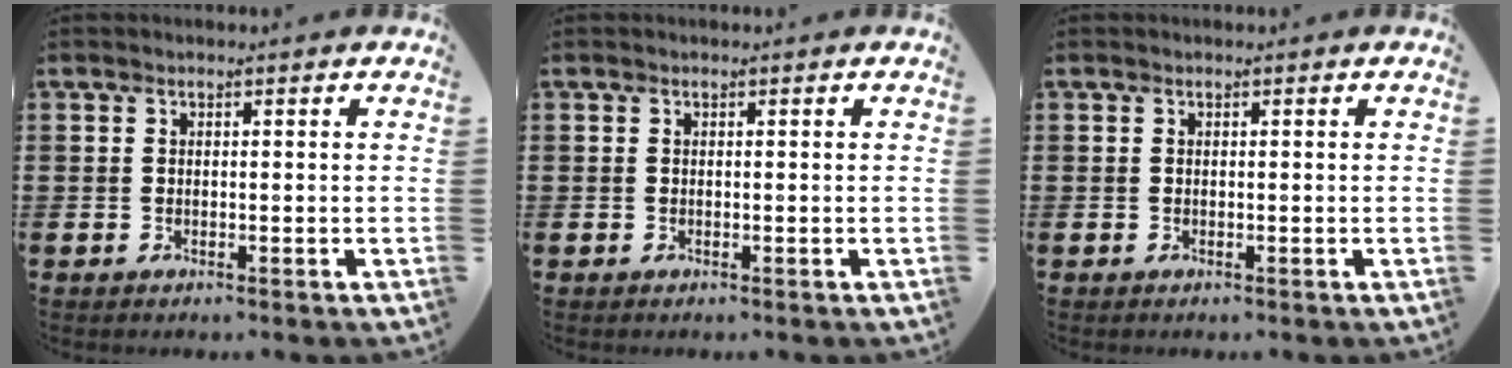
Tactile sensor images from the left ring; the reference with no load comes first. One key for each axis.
{"total": 0.0}
{"total": 0.0}